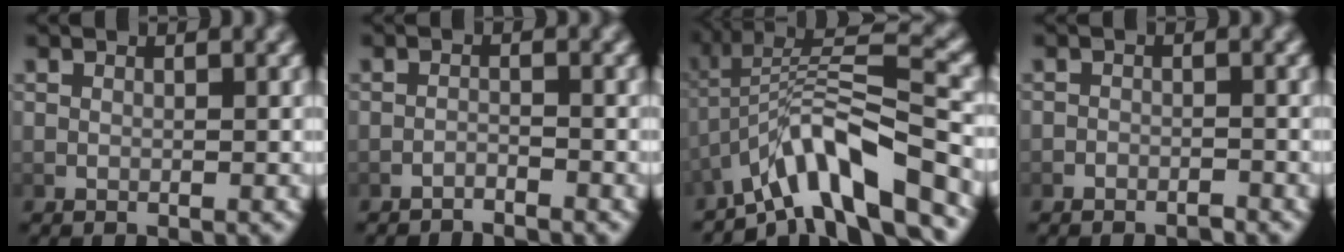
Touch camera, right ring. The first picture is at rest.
{"total": 2.4, "force": [-2.4, 0.1, 0.0], "torque": [-0.003, -0.008, -0.039]}
{"total": 9.2, "force": [-3.1, 3.3, 8.0], "torque": [-0.118, 0.012, -0.043]}
{"total": 1.3, "force": [-1.3, 0.2, 0.0], "torque": [0.000, -0.003, -0.021]}